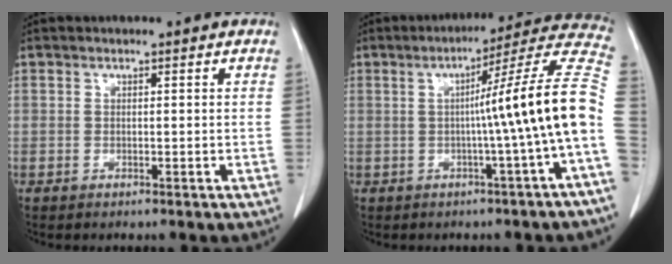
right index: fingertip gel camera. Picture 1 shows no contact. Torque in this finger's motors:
{"motor_torque": [1.35, -0.11, 0.36, 0.18]}